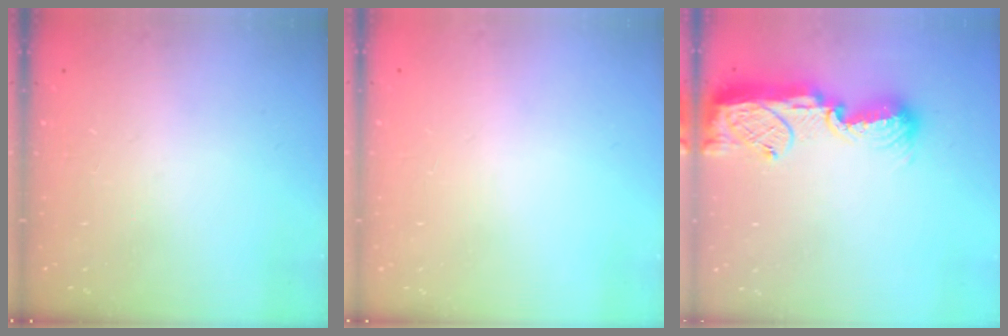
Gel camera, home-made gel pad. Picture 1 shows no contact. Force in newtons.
{"total": 0.8, "press": 0.8, "slide": 0.1}
{"total": 13.6, "press": 13.4, "slide": 2.3}